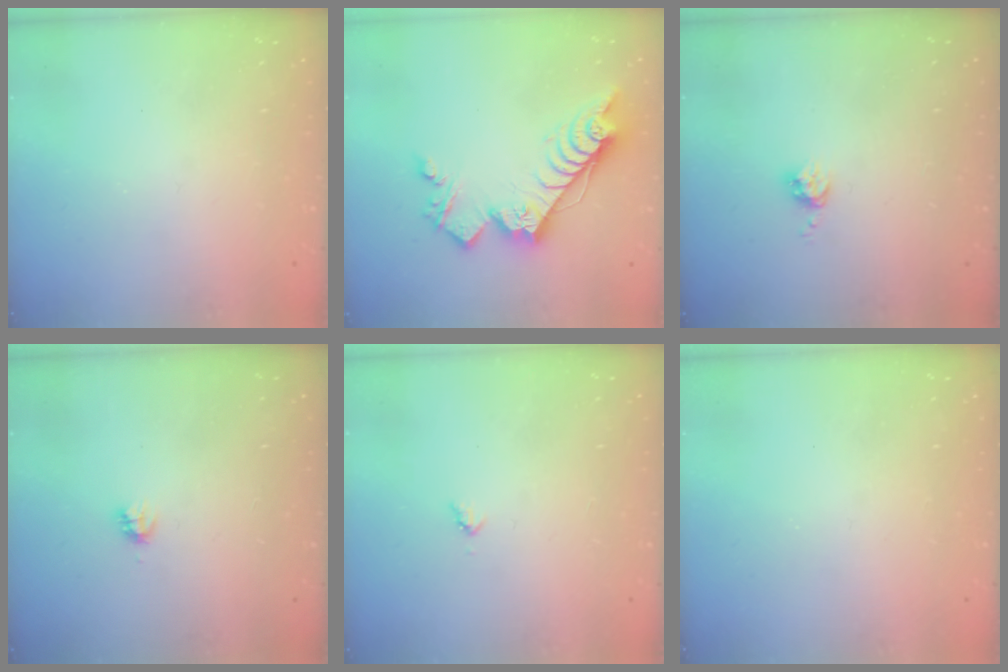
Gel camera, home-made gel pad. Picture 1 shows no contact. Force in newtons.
{"total": 16.7, "press": 16.7, "slide": 0.3}
{"total": 4.2, "press": 4.1, "slide": 0.4}
{"total": 2.7, "press": 2.7, "slide": 0.2}
{"total": 3.0, "press": 3.0, "slide": 0.3}
{"total": 0.0}